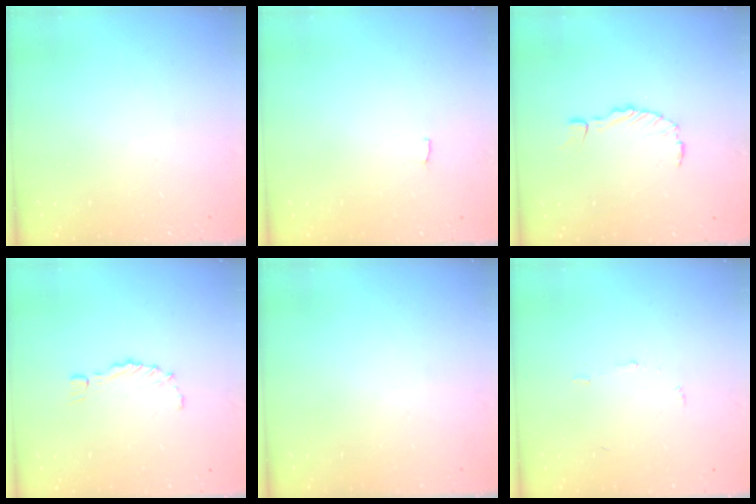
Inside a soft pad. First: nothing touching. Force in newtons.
{"total": 2.3, "press": 2.3, "slide": 0.2}
{"total": 1.2, "press": 1.2, "slide": 0.3}
{"total": 0.9, "press": 0.9, "slide": 0.4}
{"total": 0.0}
{"total": 4.4, "press": 4.3, "slide": 0.4}